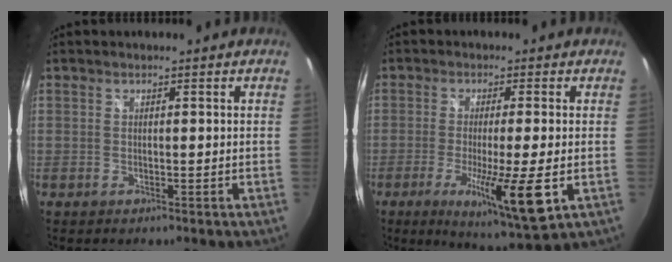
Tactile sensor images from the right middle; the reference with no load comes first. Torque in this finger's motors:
{"motor_torque": [1.15, -0.98, 0.25, 0.12]}